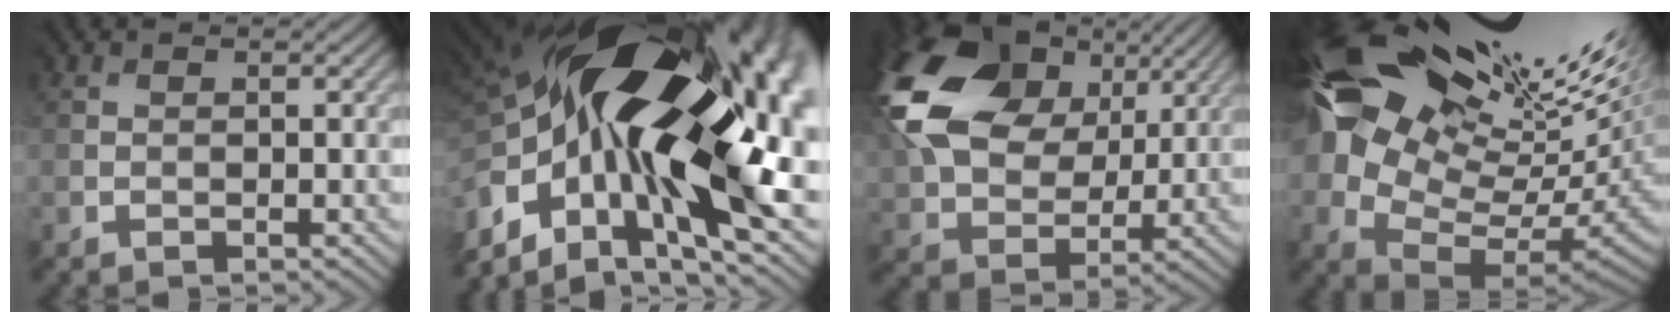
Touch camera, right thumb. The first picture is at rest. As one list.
[{"total": 22.2, "force": [-1.1, 11.3, 19.1], "torque": [-0.357, -0.037, -0.031]}, {"total": 18.5, "force": [7.2, 12.5, 11.5], "torque": [-0.269, 0.041, 0.130]}, {"total": 17.3, "force": [7.5, 7.5, 13.7], "torque": [-0.232, 0.019, 0.158]}]